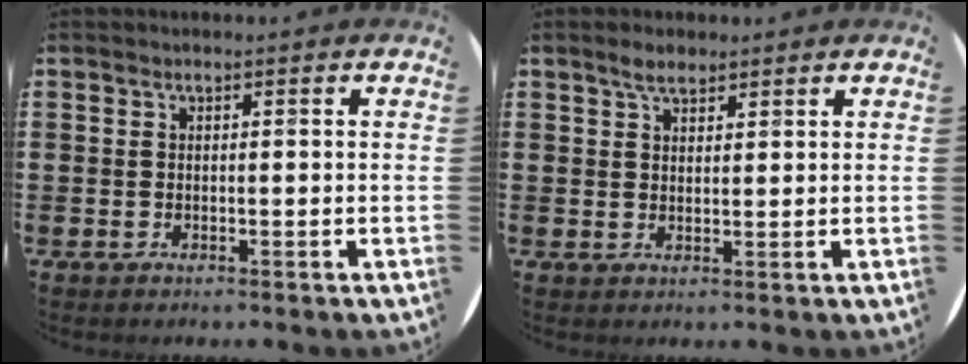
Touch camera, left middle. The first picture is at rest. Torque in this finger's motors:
{"motor_torque": [0.19, -0.16, 0.03, 0.04]}